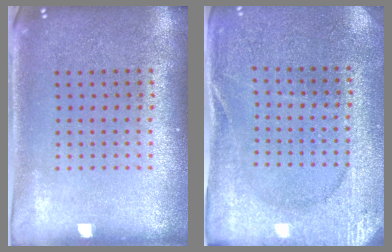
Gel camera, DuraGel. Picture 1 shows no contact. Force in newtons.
{"total": 2.7, "press": 2.6, "slide": 0.4}